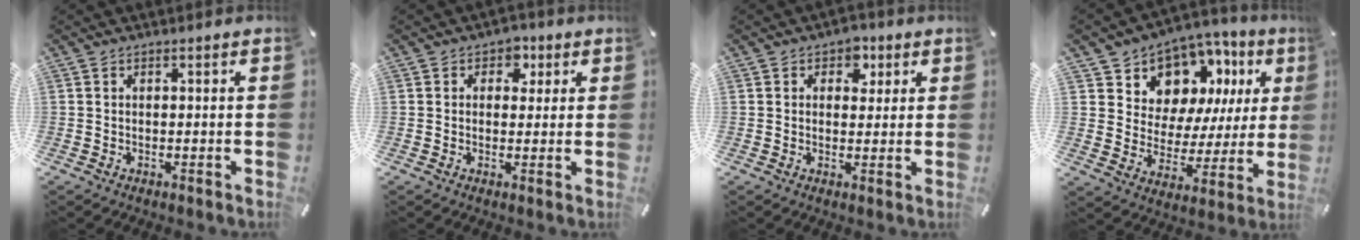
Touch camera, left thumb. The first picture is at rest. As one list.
[{"total": 4.2, "force": [1.4, 3.4, 1.8], "torque": [-0.003, -0.006, 0.016]}, {"total": 4.9, "force": [2.1, 3.9, 2.0], "torque": [-0.003, -0.008, 0.028]}, {"total": 10.7, "force": [7.2, 7.8, 1.9], "torque": [-0.036, -0.079, 0.133]}]